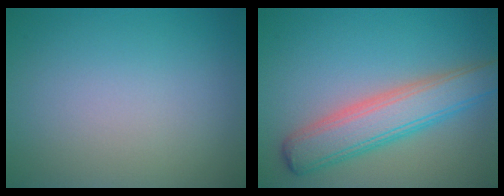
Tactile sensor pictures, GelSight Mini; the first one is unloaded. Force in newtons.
{"total": 5.9, "press": 5.9, "slide": 0.2}